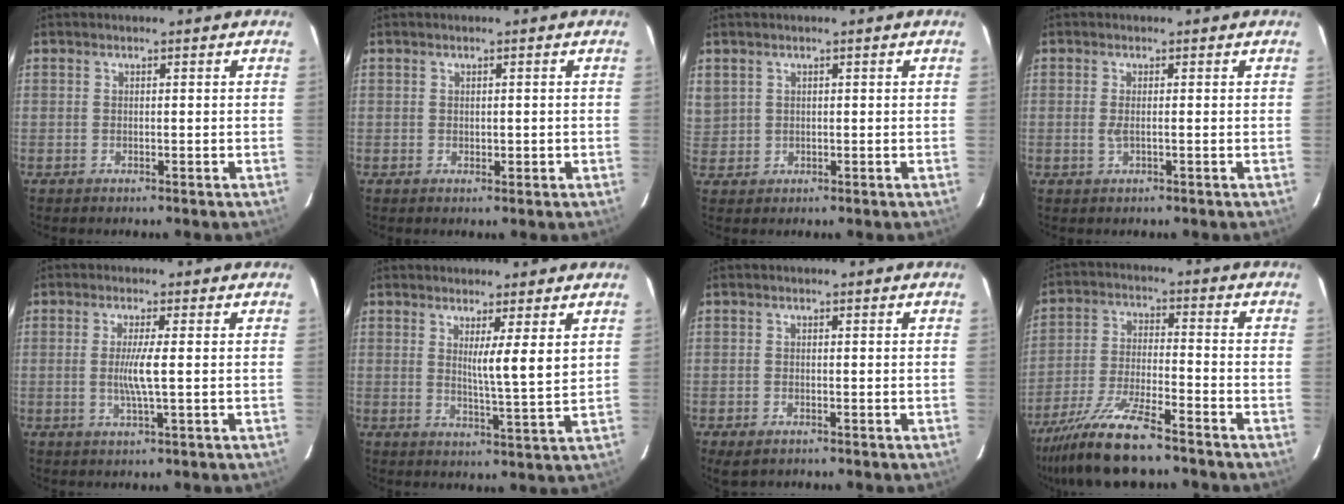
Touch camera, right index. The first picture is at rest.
{"total": 0.9, "force": [0.0, 0.6, 0.6], "torque": [-0.007, -0.001, 0.002]}
{"total": 3.6, "force": [1.6, 3.1, 0.7], "torque": [-0.024, 0.009, 0.041]}
{"total": 1.4, "force": [-0.2, 0.3, 1.4], "torque": [-0.031, -0.003, -0.003]}
{"total": 4.1, "force": [-0.1, -0.4, 4.1], "torque": [-0.085, -0.008, -0.002]}
{"total": 5.1, "force": [2.1, -0.4, 4.6], "torque": [-0.077, -0.015, 0.036]}
{"total": 2.5, "force": [-1.6, 1.3, 1.4], "torque": [-0.030, -0.006, -0.017]}
{"total": 11.8, "force": [-9.4, 1.1, 7.1], "torque": [-0.137, -0.022, -0.168]}